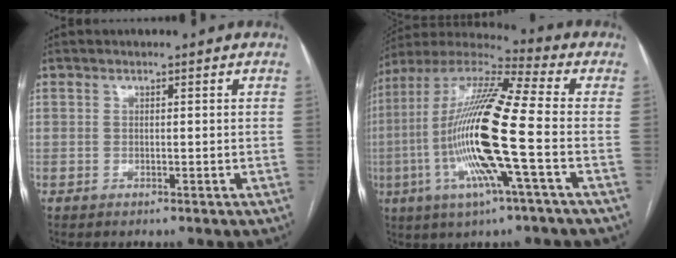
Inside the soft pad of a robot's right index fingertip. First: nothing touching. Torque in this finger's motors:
{"motor_torque": [2.14, 0.00, 1.06, 0.21]}